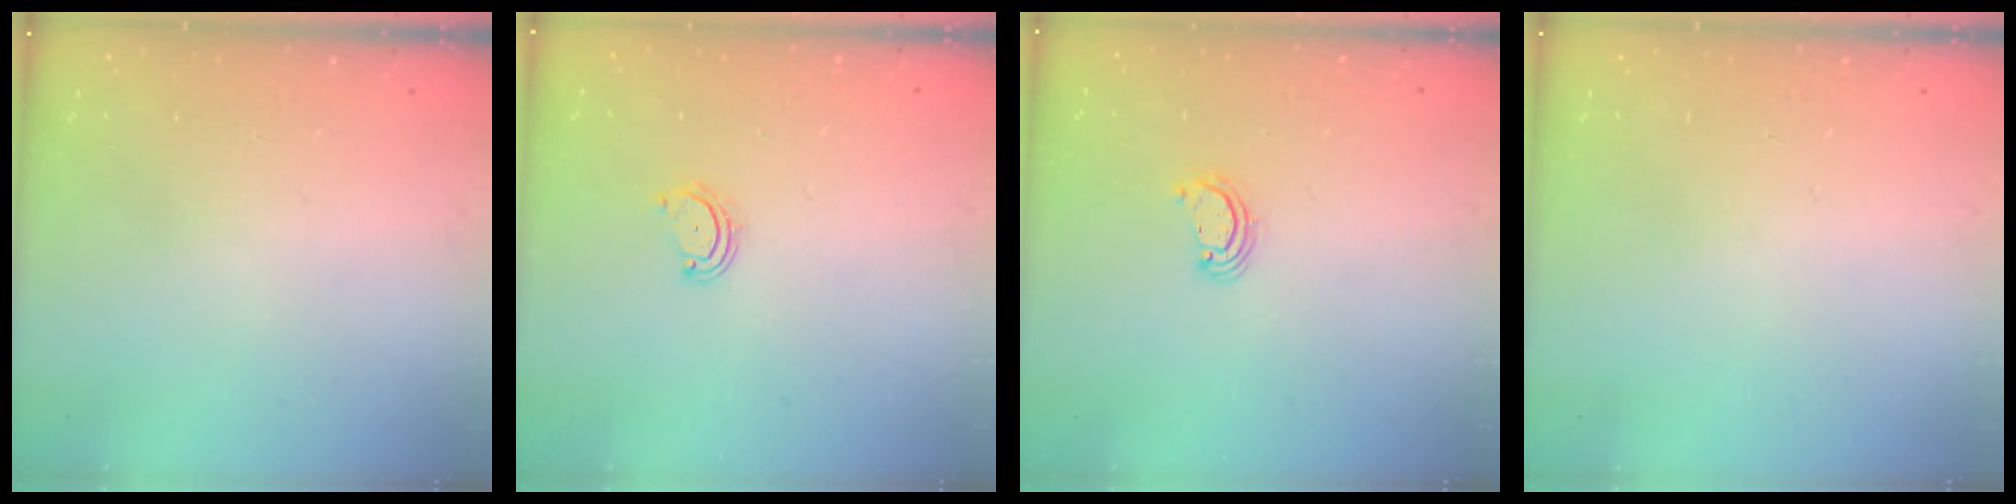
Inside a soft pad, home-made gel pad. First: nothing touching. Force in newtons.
{"total": 3.3, "press": 3.3, "slide": 0.3}
{"total": 2.2, "press": 2.2, "slide": 0.1}
{"total": 0.0}